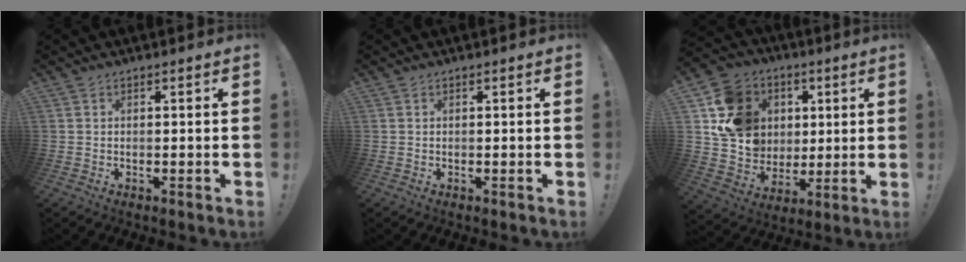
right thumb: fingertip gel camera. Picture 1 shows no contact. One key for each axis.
{"total": 0.0}
{"total": 16.7, "fx": 4.2, "fy": 14.8, "fz": 6.5, "tx": -0.107, "ty": -0.001, "tz": 0.109}